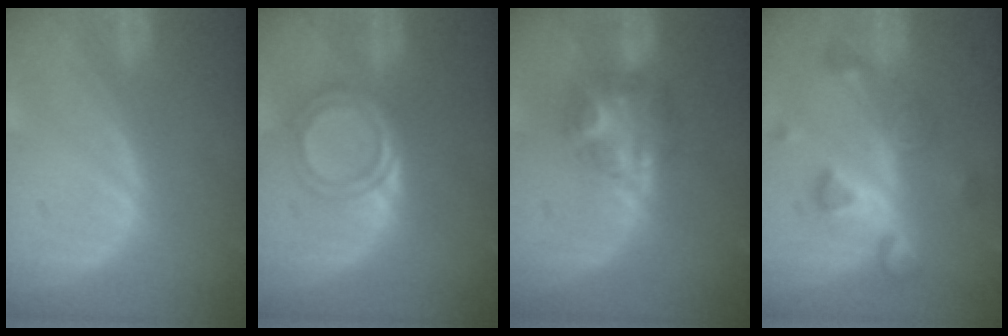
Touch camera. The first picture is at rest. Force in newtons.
{"total": 5.3, "press": 4.9, "slide": 1.9}
{"total": 6.5, "press": 6.1, "slide": 2.3}
{"total": 7.7, "press": 6.9, "slide": 3.4}